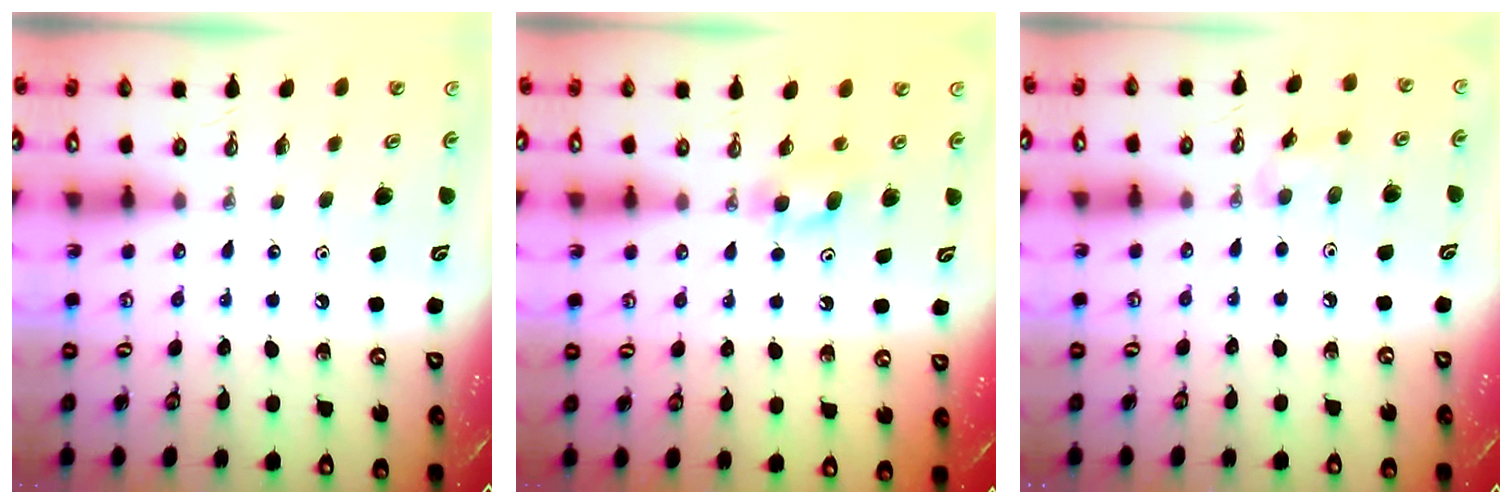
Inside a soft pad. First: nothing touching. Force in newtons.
{"total": 4.3, "press": 4.2, "slide": 0.9}
{"total": 7.5, "press": 7.1, "slide": 2.3}